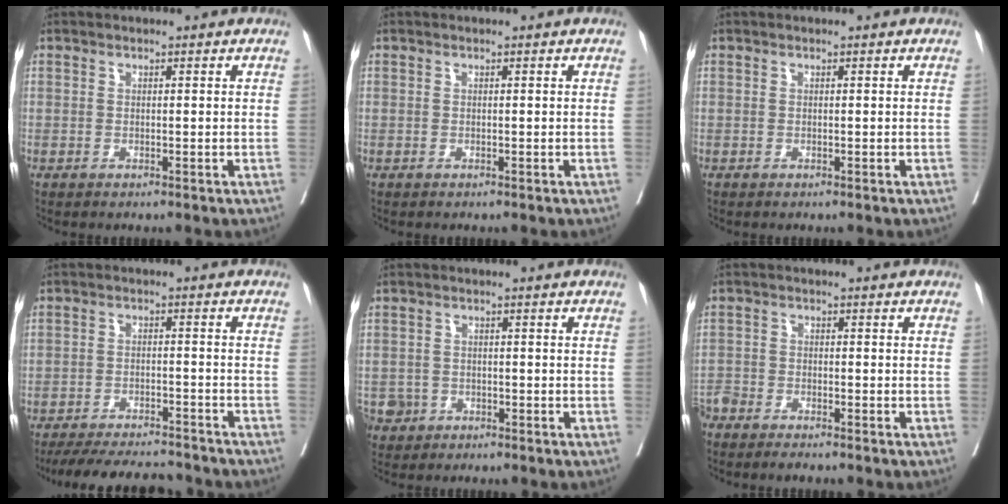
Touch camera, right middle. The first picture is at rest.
{"total": 0.0}
{"total": 0.0}
{"total": 13.8, "force": [-12.8, 2.5, 4.7], "torque": [-0.080, -0.003, -0.178]}
{"total": 3.1, "force": [-1.6, 2.6, 0.0], "torque": [0.002, 0.010, -0.030]}
{"total": 5.5, "force": [-5.0, 1.3, 2.0], "torque": [-0.030, -0.007, -0.088]}